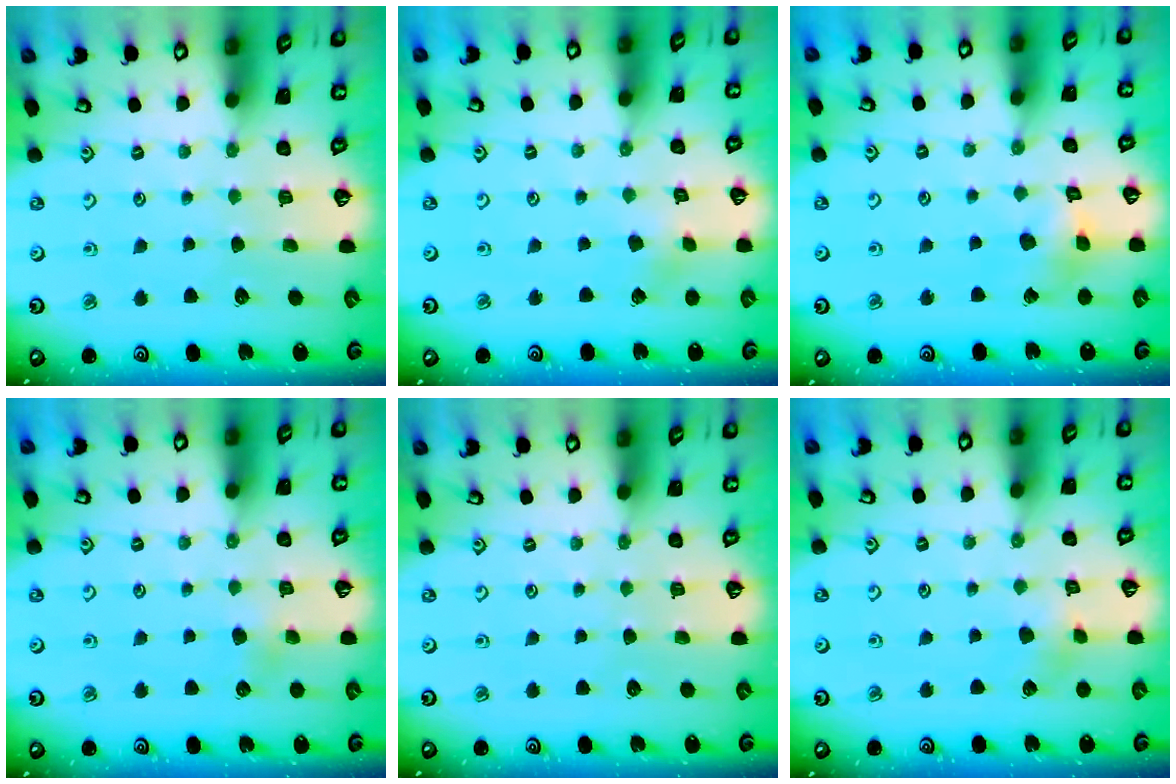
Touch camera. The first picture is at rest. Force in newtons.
{"total": 2.2, "press": 2.2, "slide": 0.1}
{"total": 6.2, "press": 6.2, "slide": 0.4}
{"total": 2.6, "press": 2.6, "slide": 0.5}
{"total": 0.0}
{"total": 3.6, "press": 3.6, "slide": 0.1}